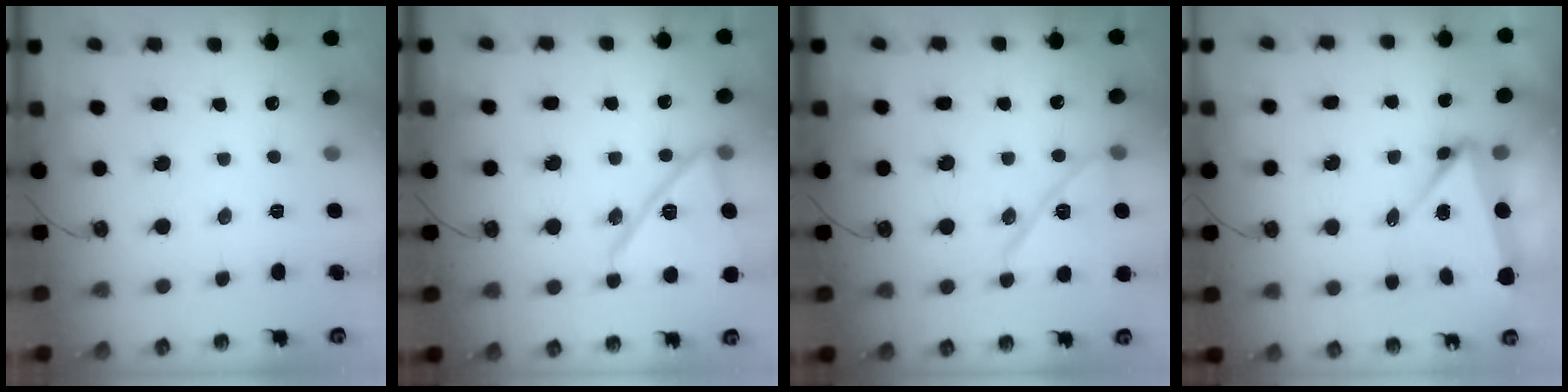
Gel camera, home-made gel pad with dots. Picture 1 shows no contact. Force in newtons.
{"total": 15.8, "press": 15.7, "slide": 0.6}
{"total": 13.4, "press": 13.4, "slide": 0.3}
{"total": 5.2, "press": 5.2, "slide": 0.2}